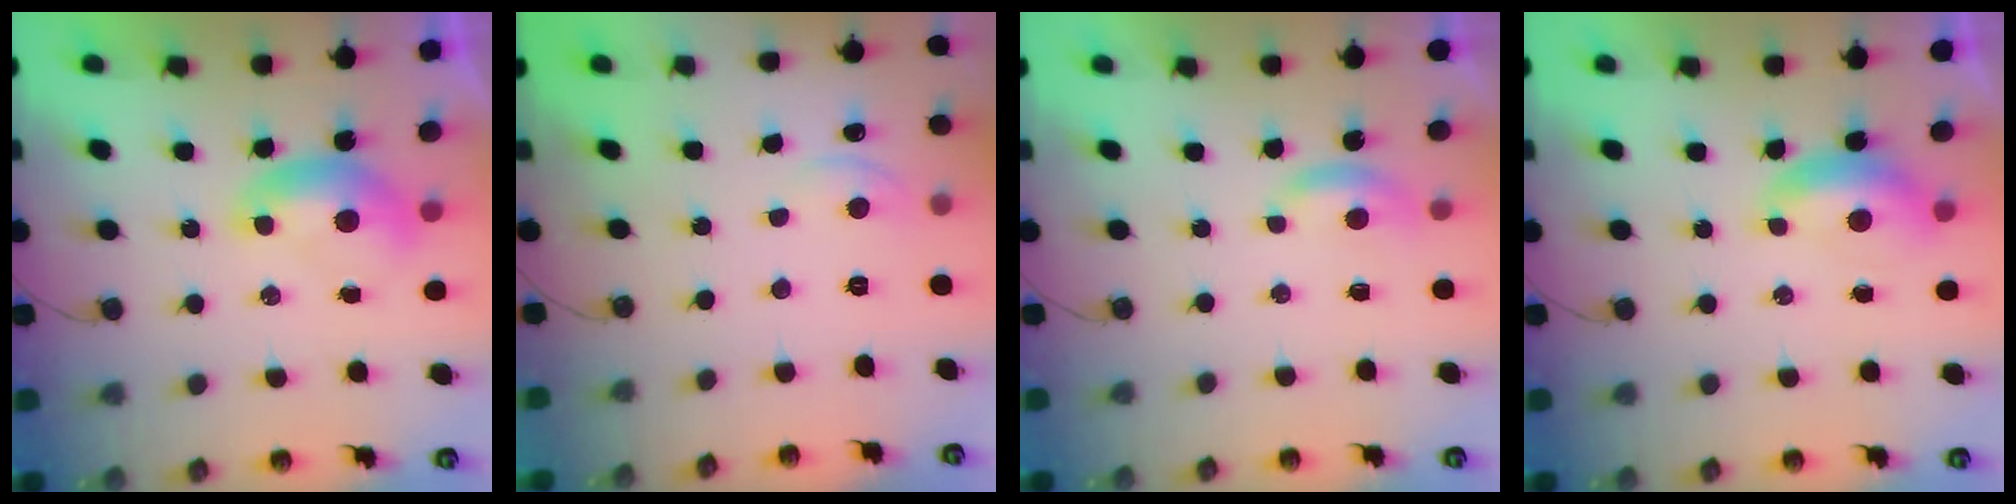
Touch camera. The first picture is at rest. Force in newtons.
{"total": 1.1, "press": 0.7, "slide": 0.8}
{"total": 2.6, "press": 2.6, "slide": 0.4}
{"total": 0.6, "press": 0.0, "slide": 0.6}